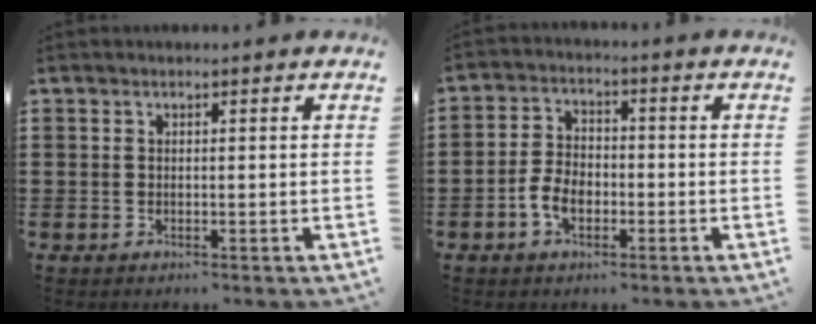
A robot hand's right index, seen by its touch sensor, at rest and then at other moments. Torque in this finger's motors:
{"motor_torque": [2.14, 0.00, 0.08, 0.01]}